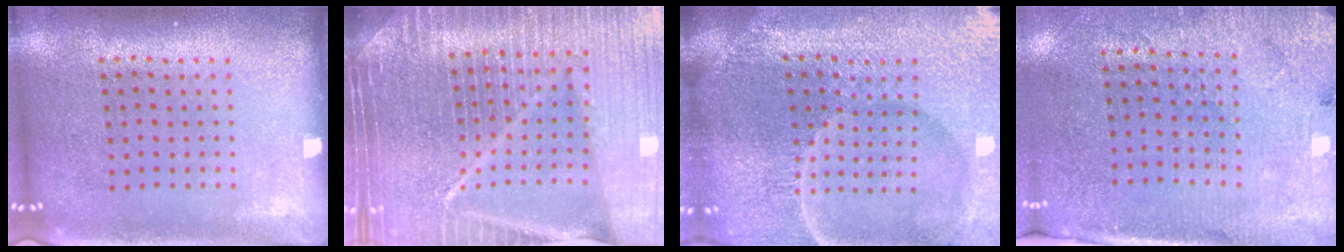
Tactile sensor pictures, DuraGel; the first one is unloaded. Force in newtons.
{"total": 6.9, "press": 5.9, "slide": 3.5}
{"total": 6.1, "press": 5.5, "slide": 2.5}
{"total": 2.7, "press": 2.4, "slide": 1.3}